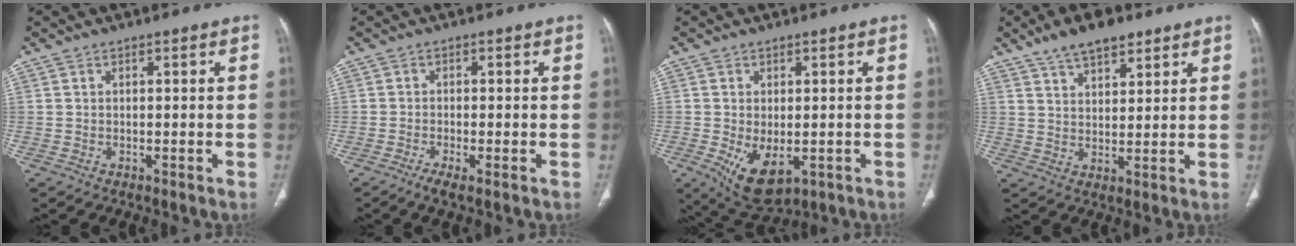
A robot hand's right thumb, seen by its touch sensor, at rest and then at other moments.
{"total": 2.4, "force": [-1.4, 0.4, 2.0], "torque": [-0.043, -0.002, -0.031]}
{"total": 8.6, "force": [-2.4, 4.8, 6.7], "torque": [-0.109, -0.011, -0.022]}
{"total": 9.1, "force": [6.3, 4.1, 5.2], "torque": [-0.065, -0.025, 0.108]}